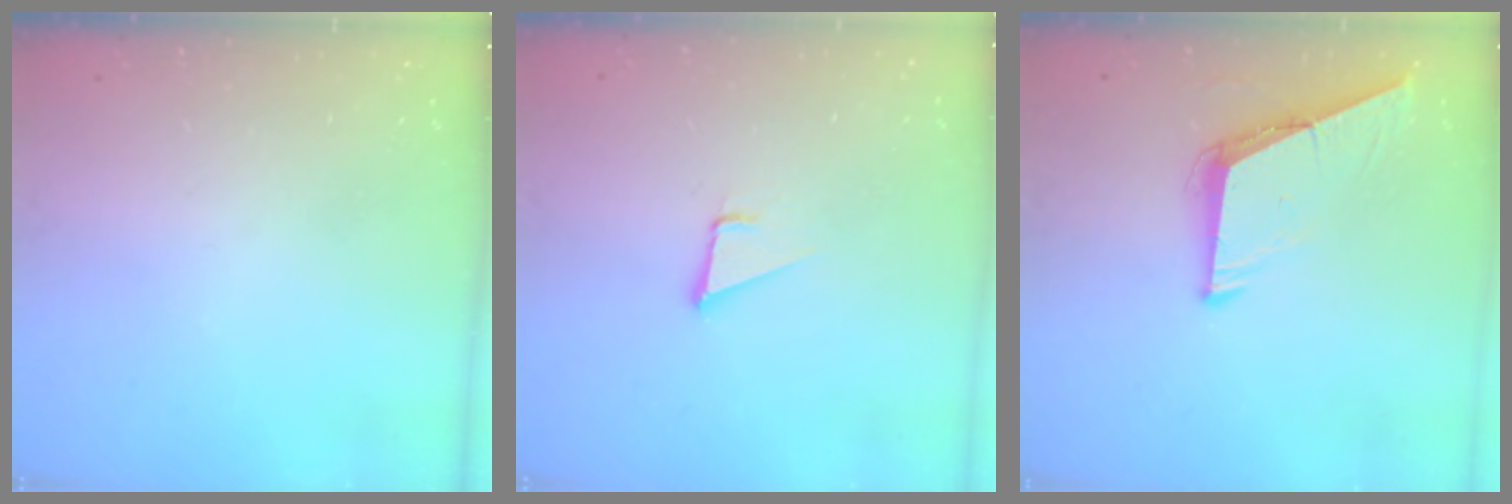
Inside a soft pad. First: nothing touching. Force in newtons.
{"total": 3.4, "press": 2.4, "slide": 2.4}
{"total": 8.6, "press": 8.5, "slide": 0.8}